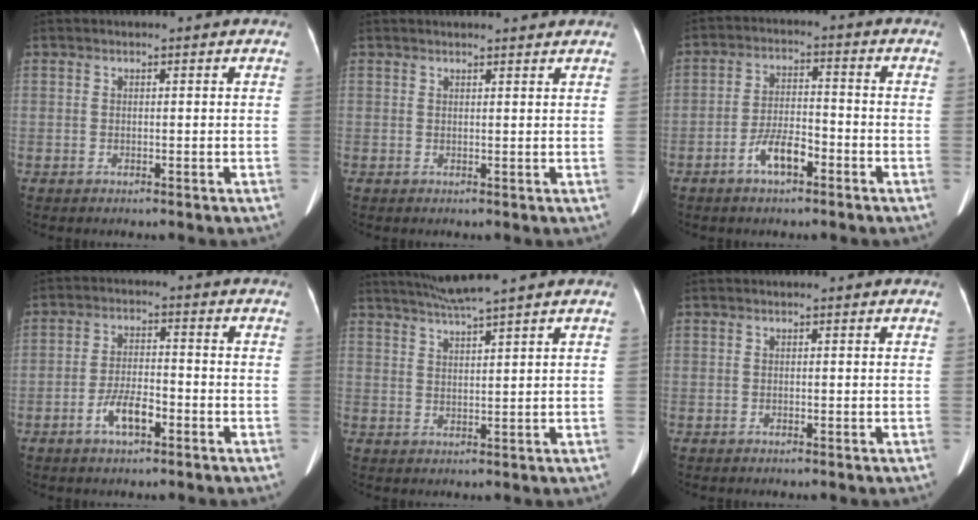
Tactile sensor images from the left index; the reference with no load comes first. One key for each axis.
{"total": 3.0, "fx": 2.9, "fy": 0.2, "fz": 0.8, "tx": -0.013, "ty": 0.011, "tz": 0.033}
{"total": 5.9, "fx": -3.4, "fy": 2.0, "fz": 4.4, "tx": -0.093, "ty": 0.008, "tz": -0.060}
{"total": 5.5, "fx": -2.9, "fy": 1.9, "fz": 4.3, "tx": -0.091, "ty": 0.005, "tz": -0.051}
{"total": 5.1, "fx": 4.4, "fy": -1.6, "fz": 2.2, "tx": -0.044, "ty": 0.006, "tz": 0.085}
{"total": 0.0}